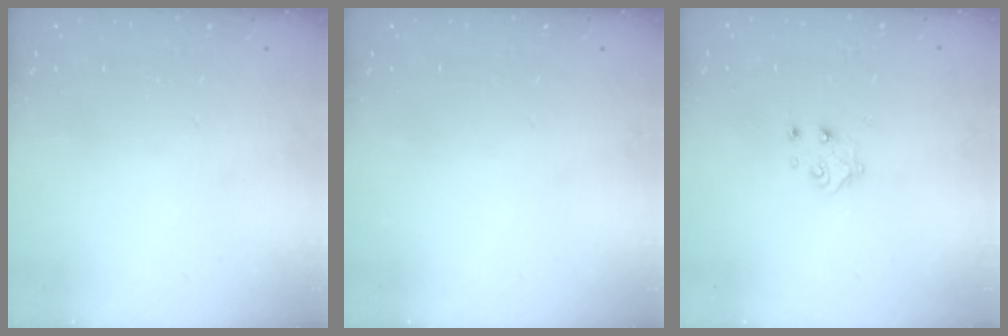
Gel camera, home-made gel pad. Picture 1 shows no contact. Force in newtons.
{"total": 0.0}
{"total": 5.5, "press": 5.5, "slide": 0.5}